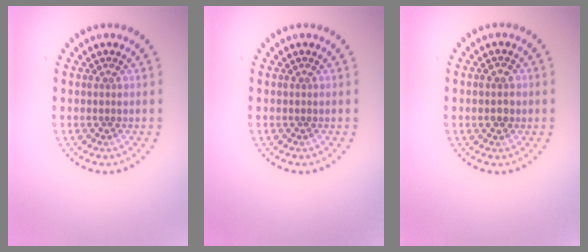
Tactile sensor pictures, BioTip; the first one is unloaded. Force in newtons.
{"total": 0.0}
{"total": 1.5, "press": 1.5, "slide": 0.1}